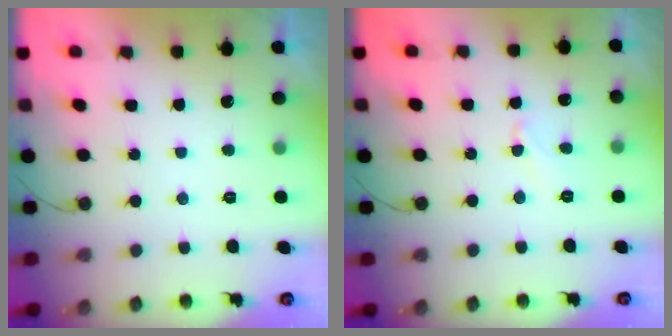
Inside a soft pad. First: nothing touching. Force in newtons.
{"total": 4.1, "press": 4.1, "slide": 0.5}